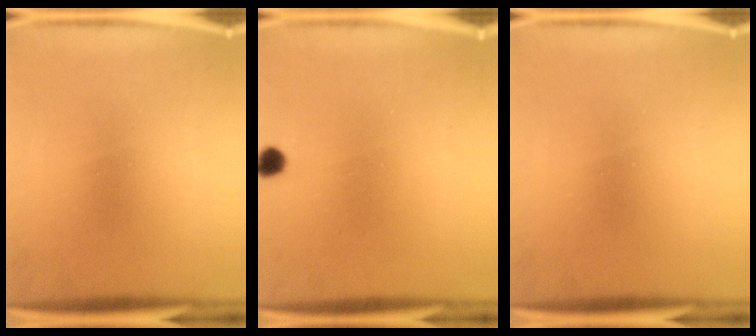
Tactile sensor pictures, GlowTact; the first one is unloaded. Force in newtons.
{"total": 2.0}
{"total": 0.0}